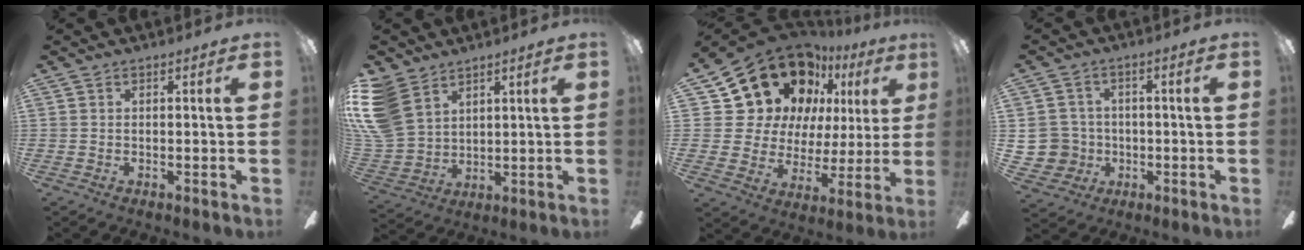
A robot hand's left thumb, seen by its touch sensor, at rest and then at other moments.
{"total": 14.1, "force": [7.1, 9.7, 7.3], "torque": [-0.190, -0.020, 0.144]}
{"total": 20.3, "force": [11.8, 14.2, 8.5], "torque": [-0.149, -0.068, 0.234]}
{"total": 7.8, "force": [-0.3, 7.6, 1.4], "torque": [-0.057, 0.012, 0.003]}